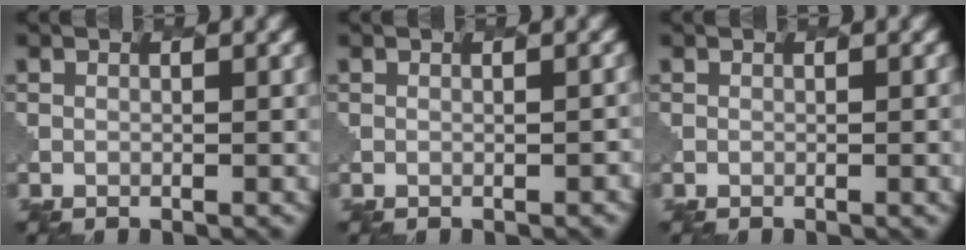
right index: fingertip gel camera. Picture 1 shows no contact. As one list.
[{"total": 1.0, "force": [-0.6, 0.4, 0.8], "torque": [-0.006, 0.005, -0.004]}, {"total": 1.1, "force": [0.0, 0.4, 1.1], "torque": [-0.006, 0.002, 0.004]}]